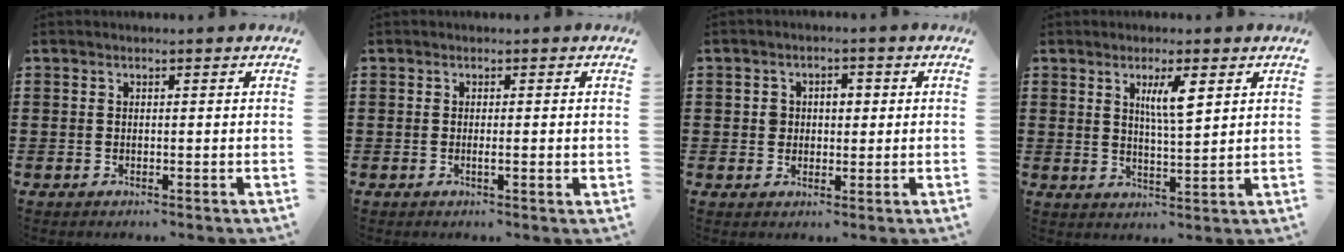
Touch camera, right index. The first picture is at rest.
{"total": 1.5, "force": [-0.3, 0.0, 1.4], "torque": [-0.023, -0.004, -0.005]}
{"total": 2.6, "force": [0.1, 2.2, 1.3], "torque": [-0.035, 0.012, -0.003]}
{"total": 4.9, "force": [2.2, 1.1, 4.3], "torque": [-0.083, 0.003, 0.032]}